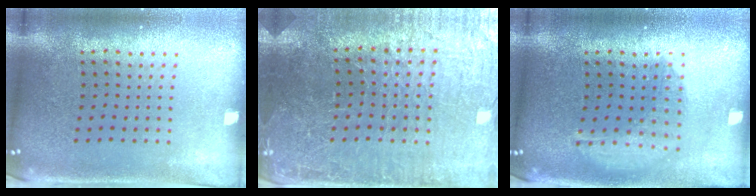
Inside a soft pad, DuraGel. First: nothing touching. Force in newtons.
{"total": 3.3, "press": 3.3, "slide": 0.3}
{"total": 1.5, "press": 1.3, "slide": 0.7}